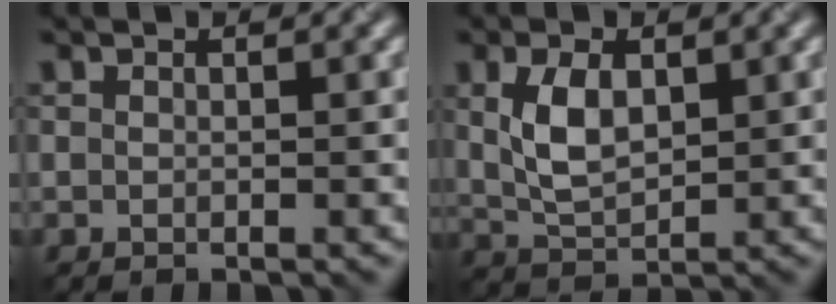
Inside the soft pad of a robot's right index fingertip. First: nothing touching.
{"total": 4.6, "force": [1.2, 2.6, 3.6], "torque": [-0.081, 0.003, 0.026]}